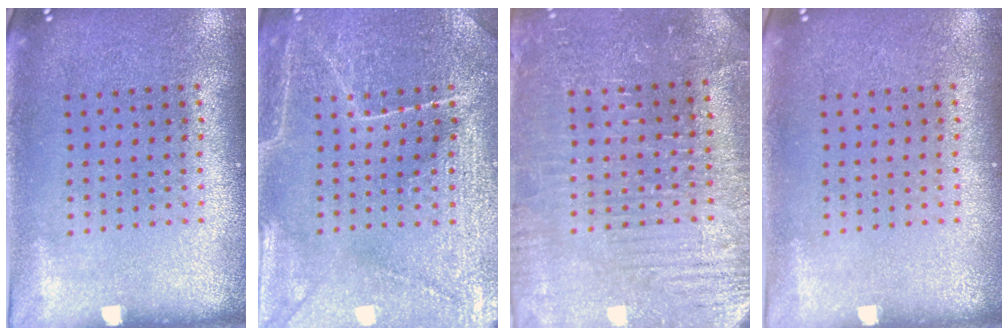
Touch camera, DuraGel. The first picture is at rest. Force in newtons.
{"total": 3.6, "press": 3.5, "slide": 0.7}
{"total": 3.5, "press": 3.5, "slide": 0.6}
{"total": 0.0}